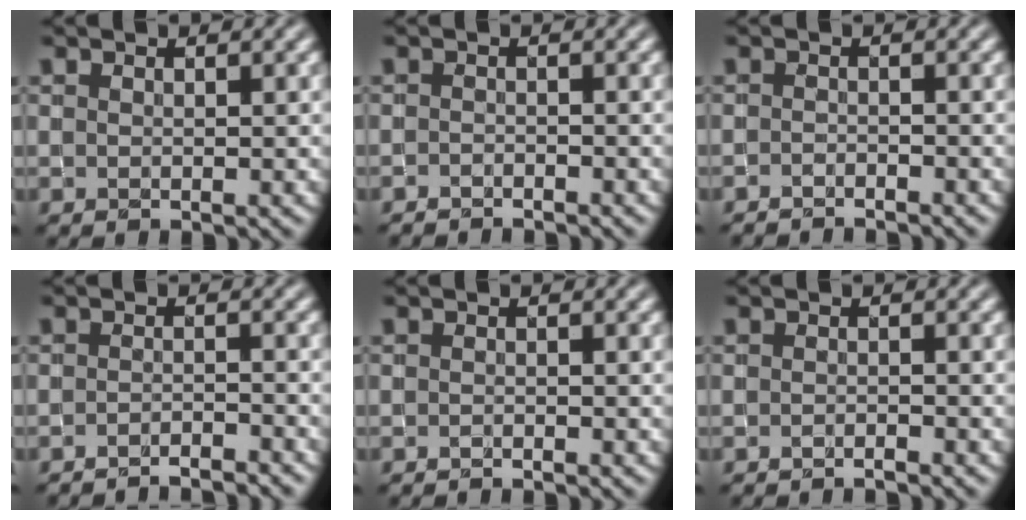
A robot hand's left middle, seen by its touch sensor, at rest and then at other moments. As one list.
[{"total": 1.7, "force": [-1.7, 0.2, 0.2], "torque": [-0.001, -0.007, -0.030]}, {"total": 2.0, "force": [-2.0, 0.2, 0.3], "torque": [-0.002, -0.008, -0.033]}, {"total": 3.1, "force": [-3.0, 0.2, 1.0], "torque": [-0.008, 0.003, -0.043]}, {"total": 0.7, "force": [-0.7, 0.0, 0.1], "torque": [-0.001, -0.002, -0.013]}, {"total": 1.1, "force": [-1.0, 0.0, 0.3], "torque": [-0.004, -0.002, -0.020]}]